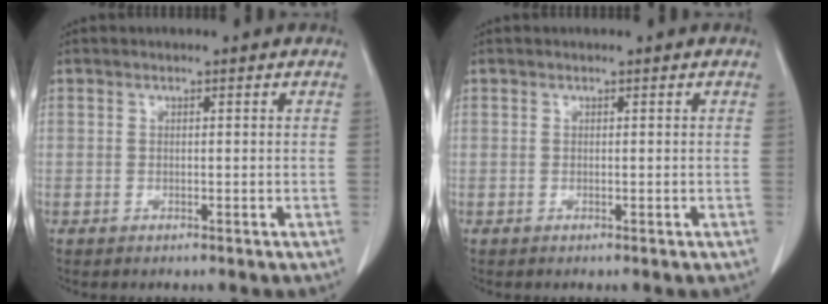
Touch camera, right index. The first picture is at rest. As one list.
[{"total": 0.0}]